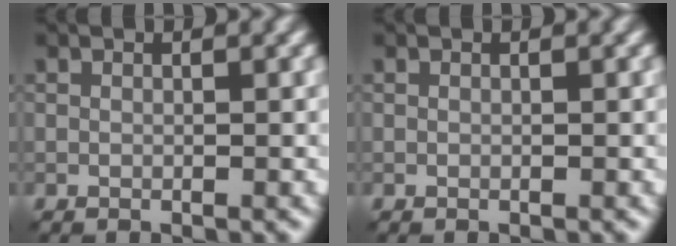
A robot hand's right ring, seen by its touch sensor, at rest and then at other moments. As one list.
[{"total": 0.0}]